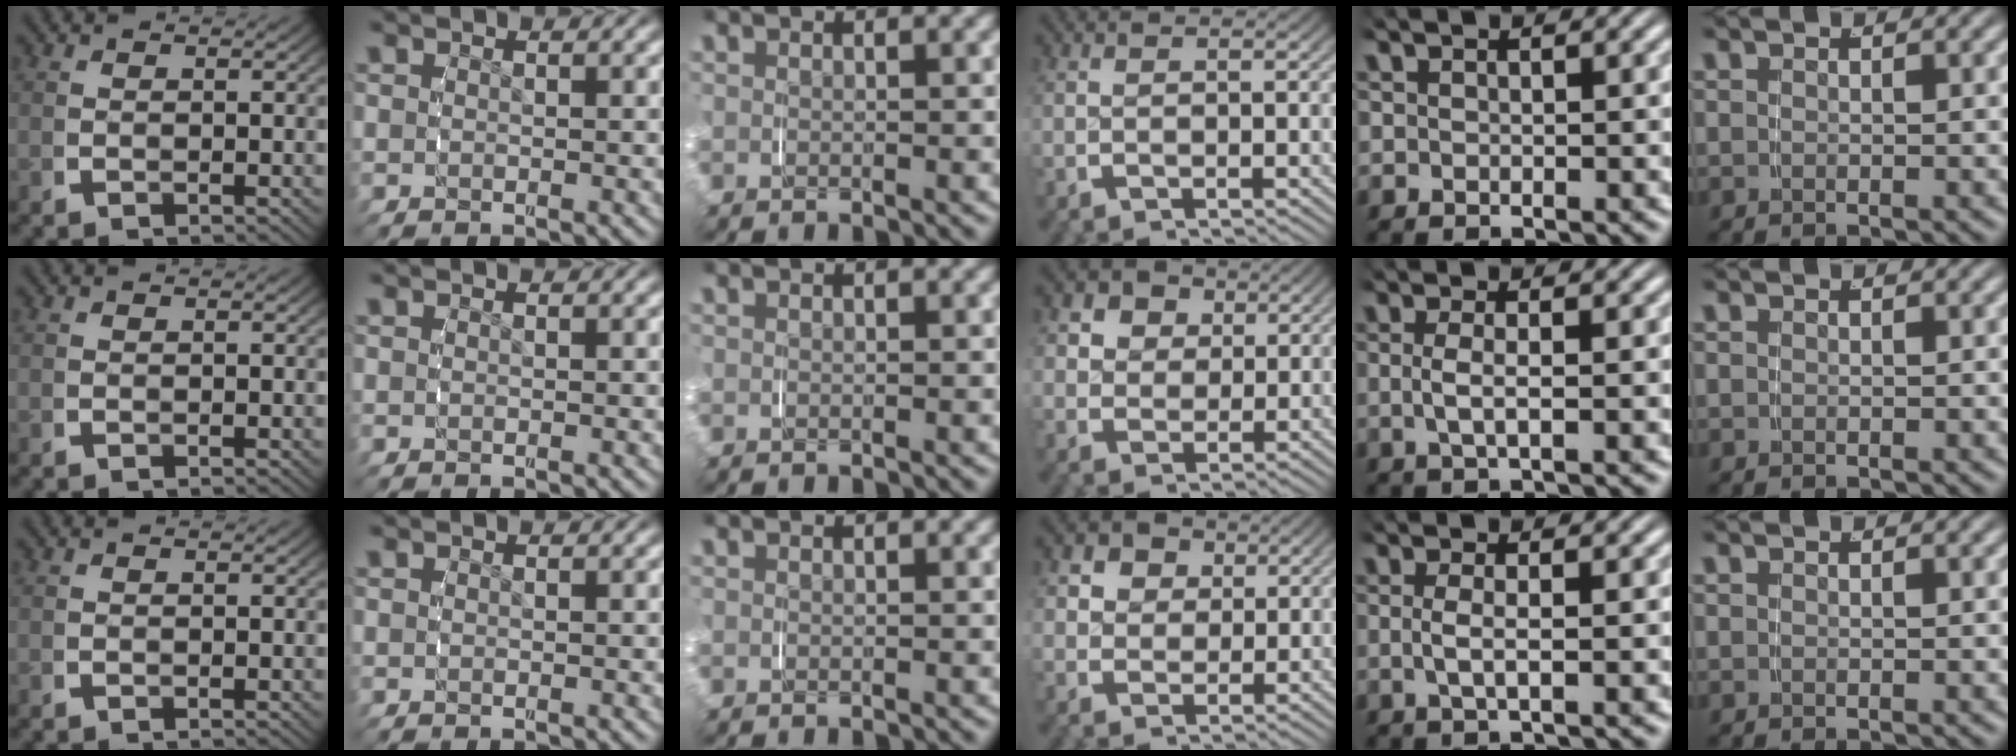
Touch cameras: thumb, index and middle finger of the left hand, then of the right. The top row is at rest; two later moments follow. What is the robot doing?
{"motion": "grasp_and_lifting", "object": "pen bag"}